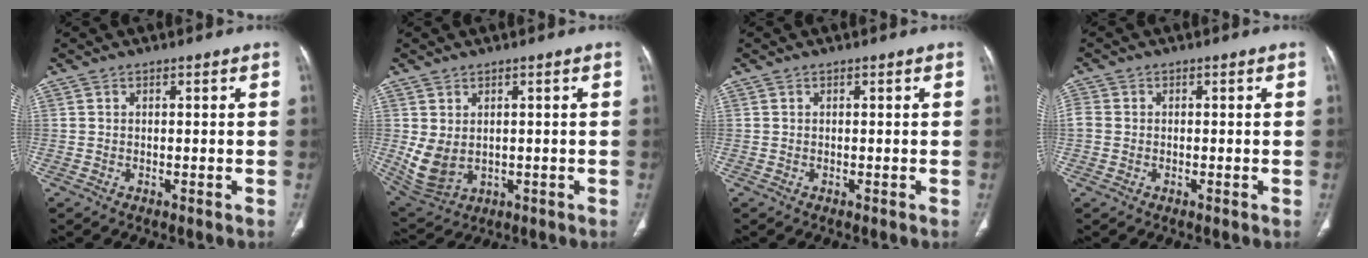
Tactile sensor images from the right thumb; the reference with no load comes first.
{"total": 6.6, "force": [0.4, 4.8, 4.5], "torque": [-0.087, -0.008, 0.035]}
{"total": 0.0}
{"total": 2.5, "force": [-0.2, 2.2, 1.2], "torque": [-0.033, 0.002, -0.005]}